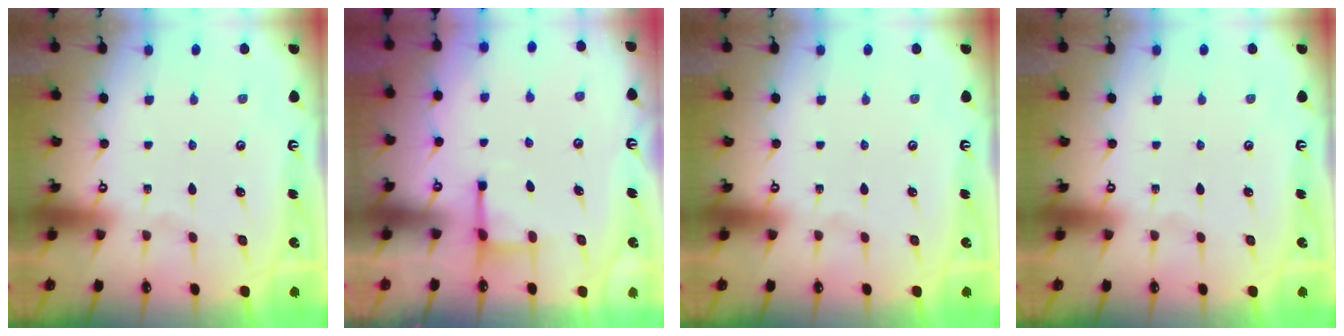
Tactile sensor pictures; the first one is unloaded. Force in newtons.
{"total": 2.5, "press": 2.4, "slide": 0.5}
{"total": 0.0}
{"total": 0.0}